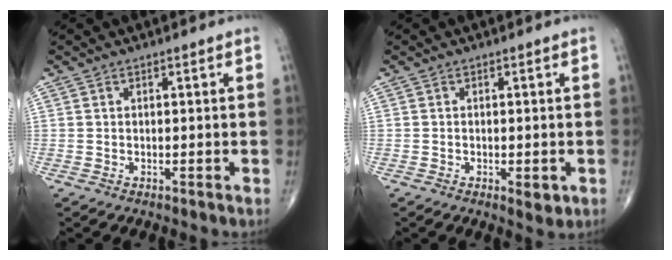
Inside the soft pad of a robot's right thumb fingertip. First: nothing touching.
{"total": 2.6, "force": [-0.9, 1.0, 2.2], "torque": [-0.024, -0.005, -0.009]}